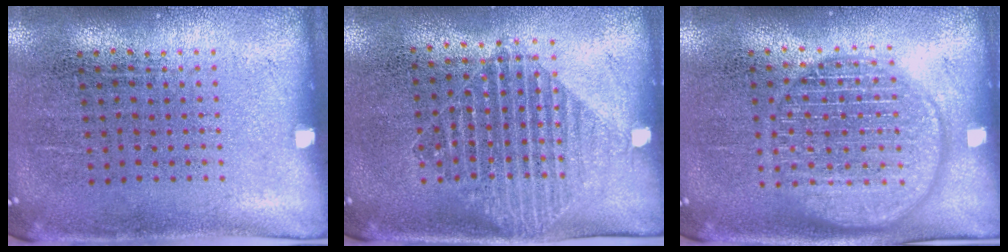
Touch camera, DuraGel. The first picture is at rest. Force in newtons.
{"total": 1.5, "press": 1.3, "slide": 0.8}
{"total": 2.9, "press": 2.9, "slide": 0.4}